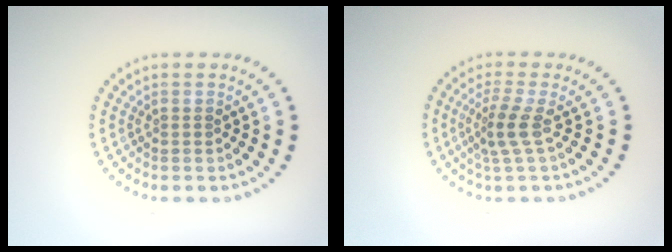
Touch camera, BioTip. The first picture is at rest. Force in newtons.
{"total": 2.4, "press": 1.7, "slide": 1.7}